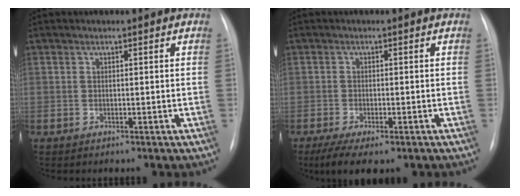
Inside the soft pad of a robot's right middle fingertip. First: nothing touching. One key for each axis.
{"total": 7.2, "fx": -4.8, "fy": 2.3, "fz": 4.8, "tx": -0.075, "ty": -0.017, "tz": -0.072}